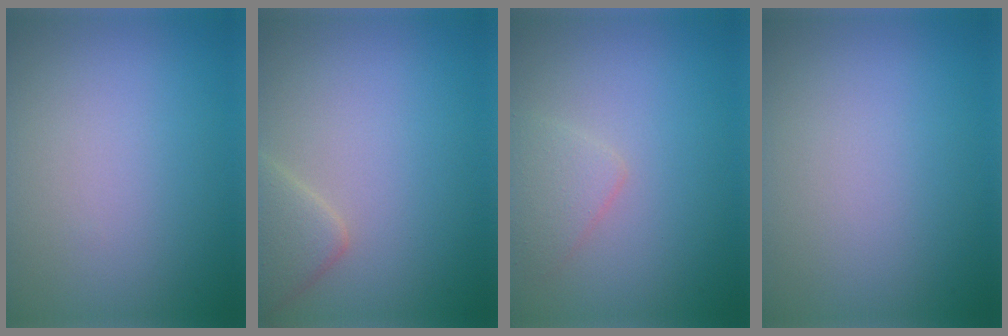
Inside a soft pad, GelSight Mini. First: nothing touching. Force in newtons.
{"total": 2.7, "press": 2.7, "slide": 0.2}
{"total": 1.9, "press": 1.9, "slide": 0.1}
{"total": 0.0}